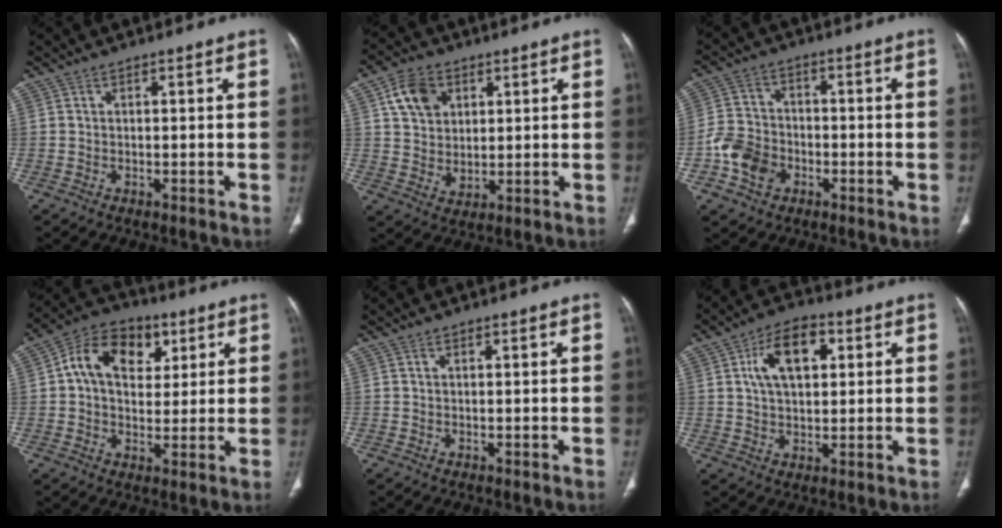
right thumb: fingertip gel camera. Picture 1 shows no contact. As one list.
[{"total": 9.3, "force": [3.7, 7.0, 4.9], "torque": [-0.064, -0.014, 0.073]}, {"total": 8.4, "force": [-3.2, 6.7, 4.0], "torque": [-0.059, 0.020, -0.060]}, {"total": 13.7, "force": [4.1, 9.8, 8.7], "torque": [-0.111, 0.008, 0.059]}, {"total": 0.0}, {"total": 10.8, "force": [3.1, 6.3, 8.2], "torque": [-0.121, 0.008, 0.048]}]